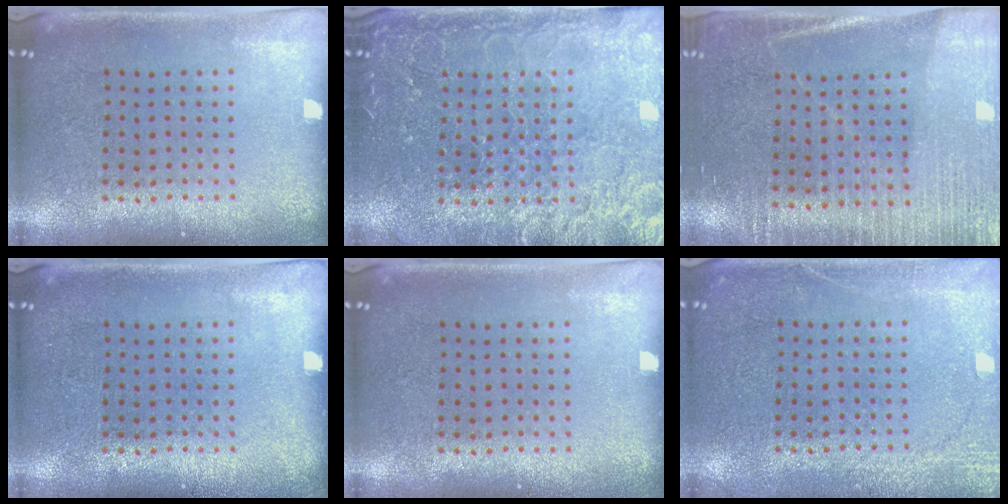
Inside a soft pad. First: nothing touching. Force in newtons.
{"total": 3.9, "press": 3.8, "slide": 1.0}
{"total": 3.3, "press": 2.9, "slide": 1.5}
{"total": 0.0}
{"total": 0.0}
{"total": 3.5, "press": 3.4, "slide": 0.5}